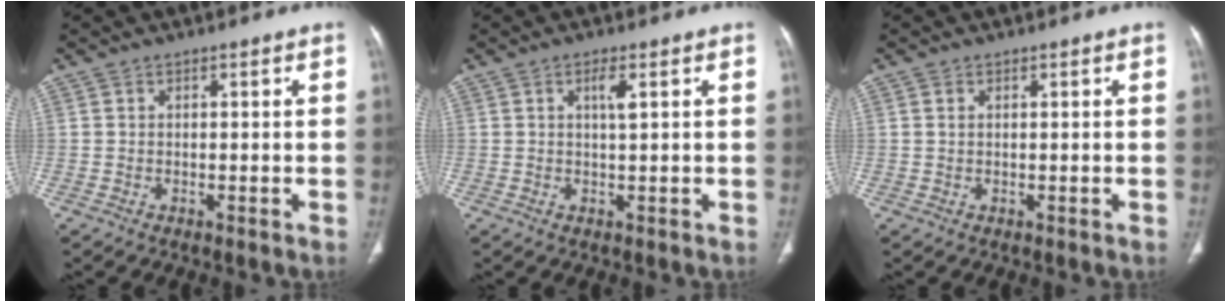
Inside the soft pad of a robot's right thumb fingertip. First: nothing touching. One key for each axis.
{"total": 2.4, "fx": 0.8, "fy": 0.5, "fz": 2.2, "tx": -0.044, "ty": -0.001, "tz": 0.014}
{"total": 0.8, "fx": 0.3, "fy": 0.5, "fz": 0.6, "tx": -0.014, "ty": 0.003, "tz": 0.008}